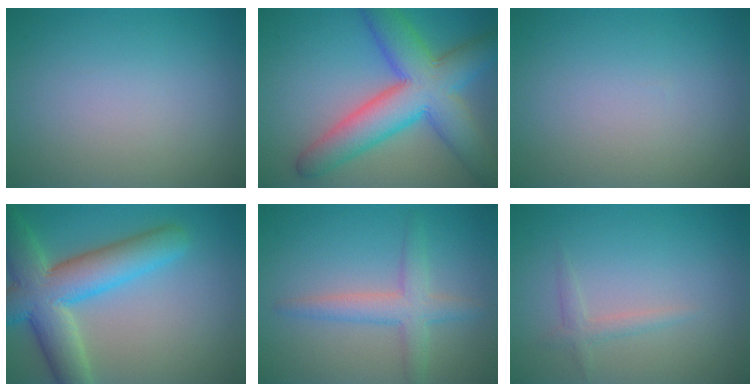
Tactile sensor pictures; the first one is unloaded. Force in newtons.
{"total": 10.0, "press": 10.0, "slide": 0.2}
{"total": 0.0}
{"total": 8.9, "press": 8.9, "slide": 0.6}
{"total": 3.4, "press": 3.4, "slide": 0.1}
{"total": 1.3, "press": 1.3, "slide": 0.0}